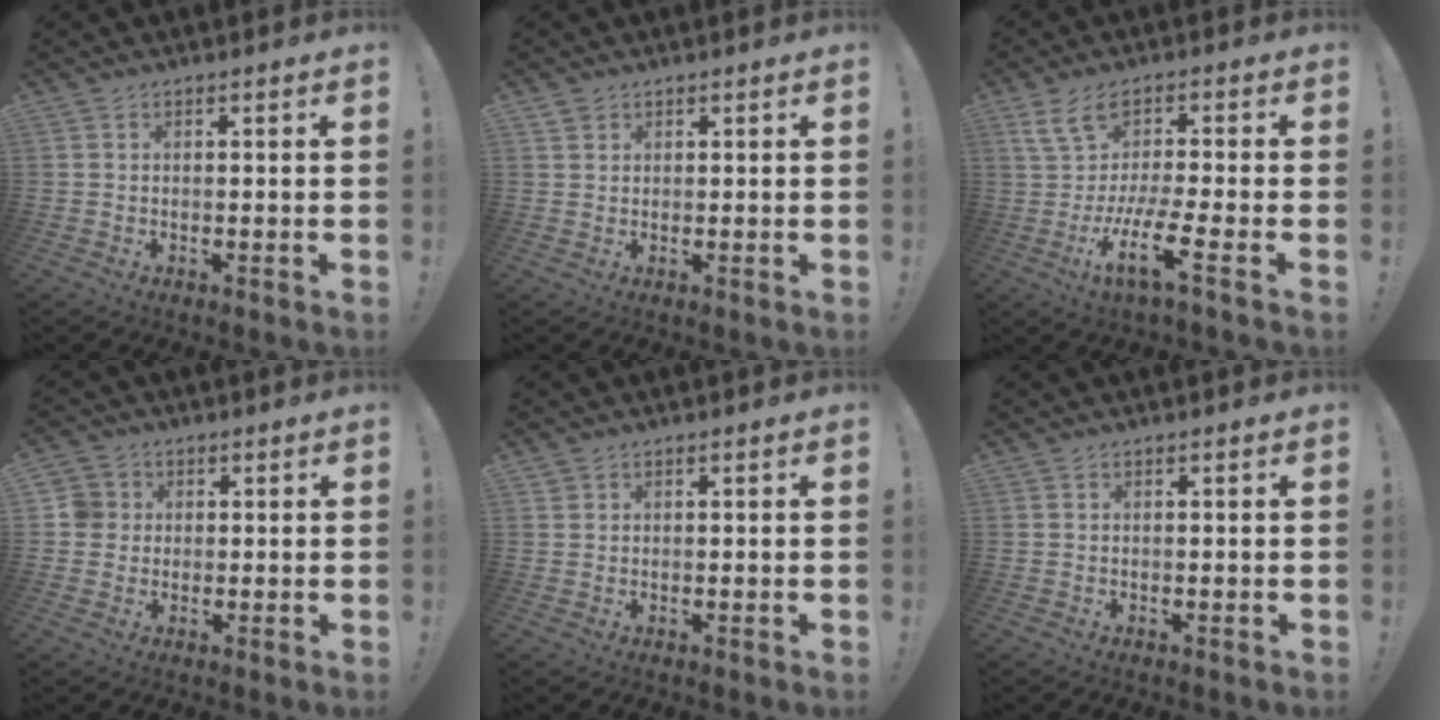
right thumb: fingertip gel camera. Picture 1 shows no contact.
{"total": 1.7, "force": [1.3, 1.1, 0.2], "torque": [0.000, -0.007, 0.024]}
{"total": 13.3, "force": [-1.8, 3.0, 12.8], "torque": [-0.259, -0.008, -0.034]}
{"total": 5.1, "force": [0.5, 4.9, 1.2], "torque": [-0.030, 0.010, 0.011]}
{"total": 1.0, "force": [0.8, 0.5, 0.3], "torque": [-0.010, 0.002, 0.016]}
{"total": 0.0}